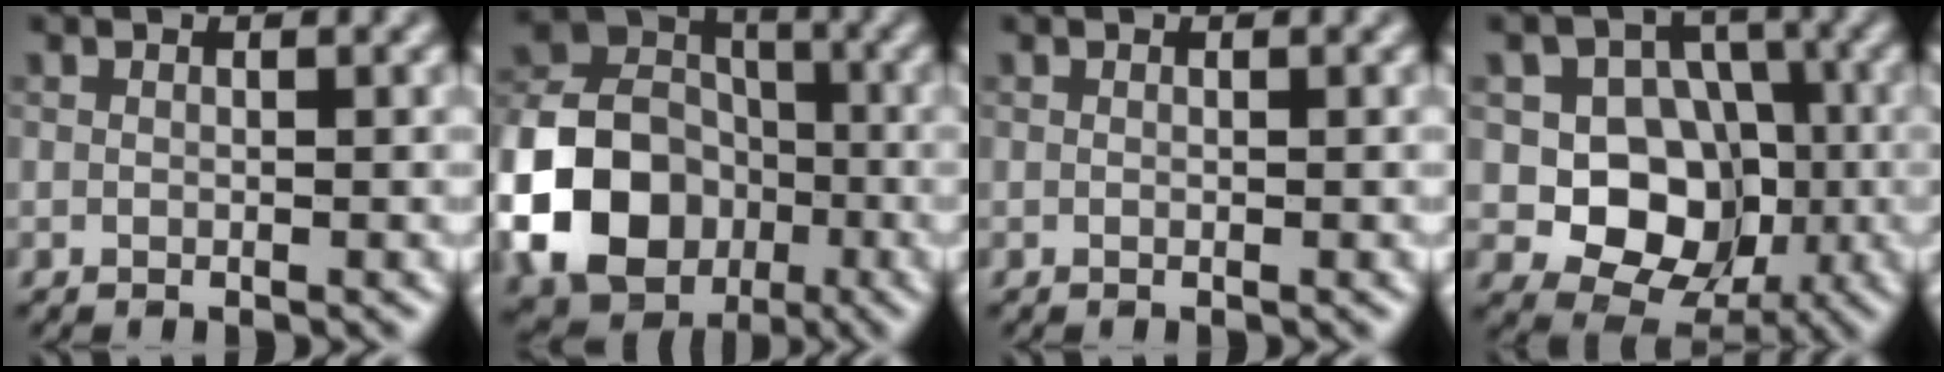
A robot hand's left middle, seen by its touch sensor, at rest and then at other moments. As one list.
[{"total": 14.5, "force": [-4.4, 11.8, 7.2], "torque": [-0.143, -0.029, -0.104]}, {"total": 0.0}, {"total": 9.0, "force": [-0.9, 7.7, 4.5], "torque": [-0.055, 0.001, -0.040]}]